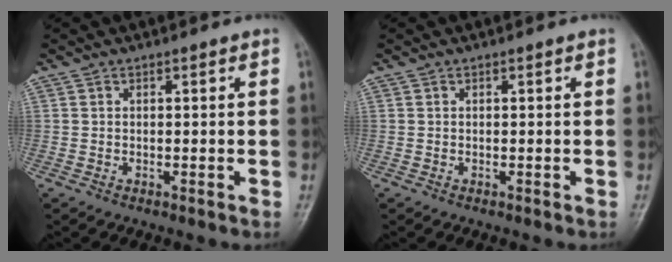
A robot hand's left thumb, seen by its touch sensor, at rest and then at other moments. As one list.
[{"total": 0.0}]